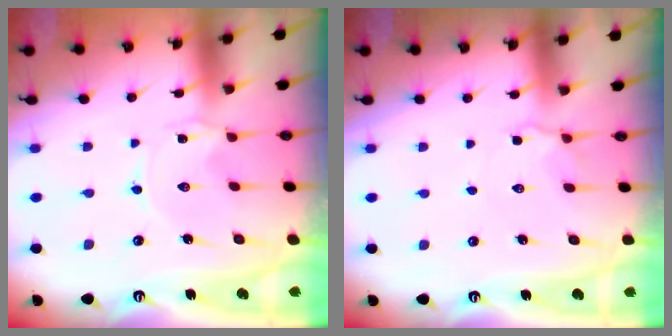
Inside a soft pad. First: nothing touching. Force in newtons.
{"total": 3.3, "press": 3.2, "slide": 1.0}